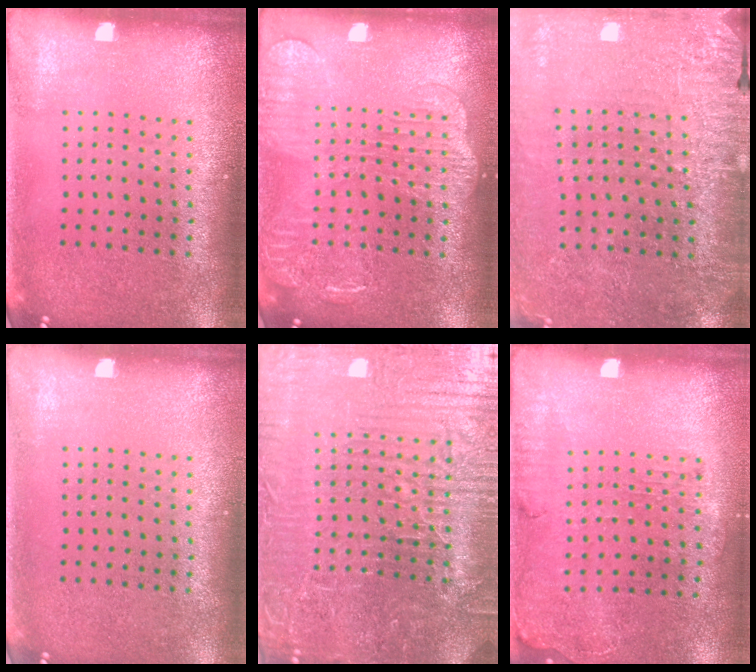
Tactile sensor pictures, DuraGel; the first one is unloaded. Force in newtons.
{"total": 2.0, "press": 2.0, "slide": 0.4}
{"total": 2.9, "press": 2.9, "slide": 0.3}
{"total": 0.0}
{"total": 6.7, "press": 6.0, "slide": 2.9}
{"total": 1.3, "press": 1.2, "slide": 0.5}